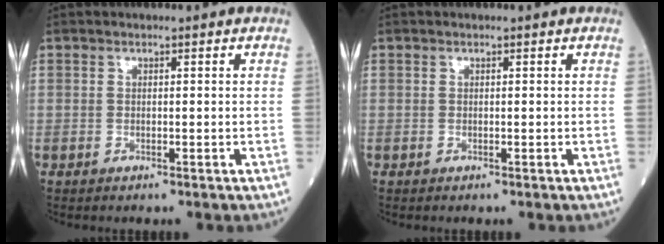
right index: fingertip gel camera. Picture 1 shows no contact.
{"total": 0.0}